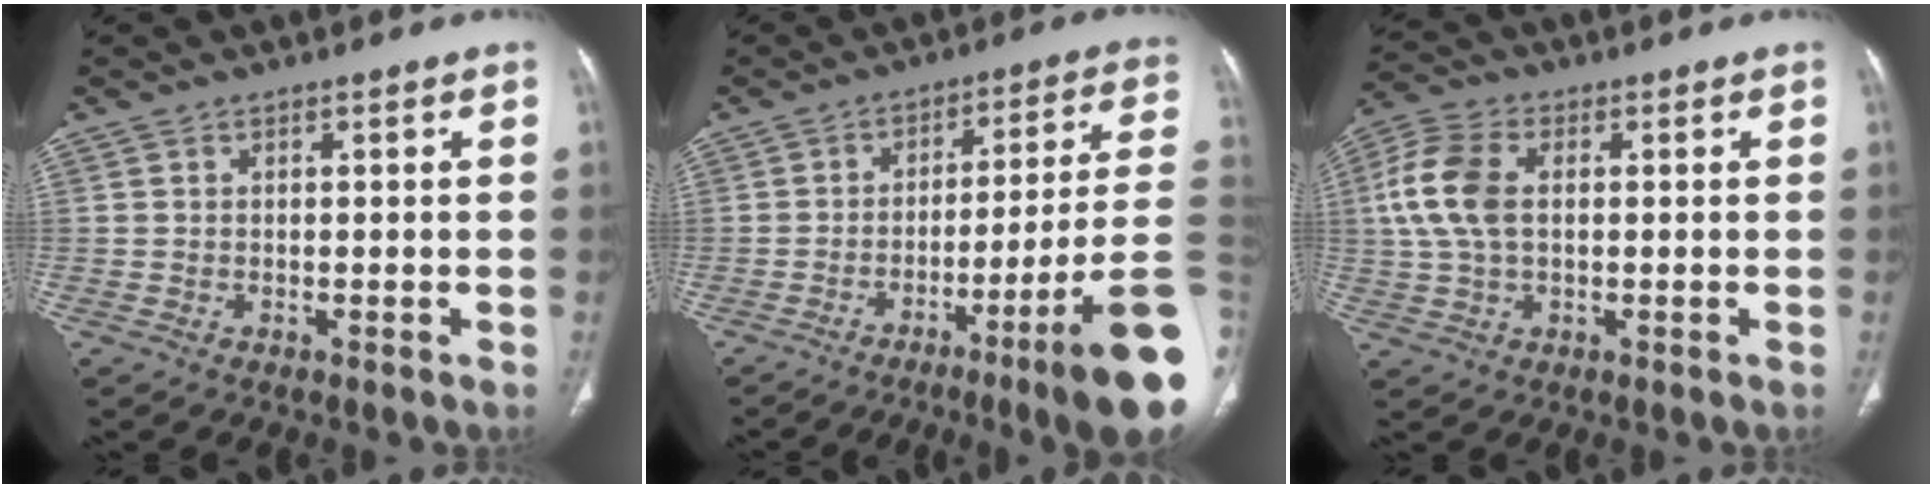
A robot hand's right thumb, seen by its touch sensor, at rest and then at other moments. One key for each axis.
{"total": 18.5, "fx": -7.9, "fy": -0.3, "fz": 16.7, "tx": -0.177, "ty": 0.045, "tz": -0.122}
{"total": 10.3, "fx": 1.2, "fy": 6.4, "fz": 7.9, "tx": -0.181, "ty": 0.018, "tz": 0.023}